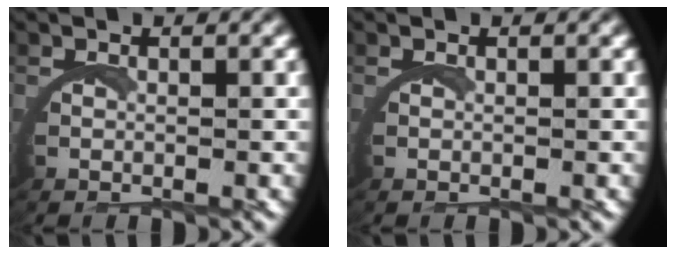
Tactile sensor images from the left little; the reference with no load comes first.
{"total": 0.0}